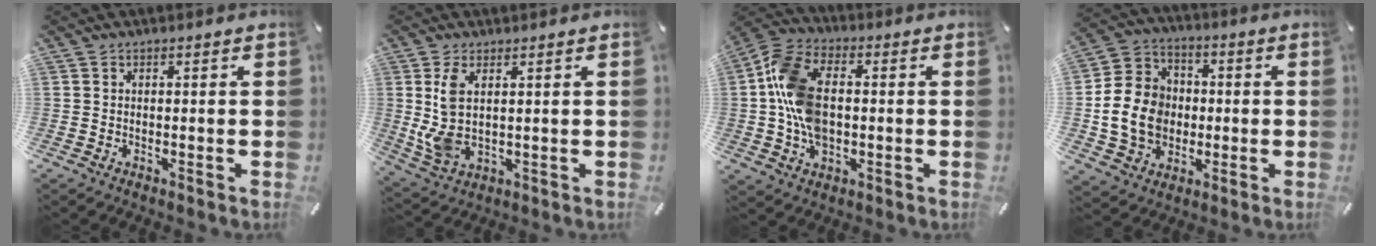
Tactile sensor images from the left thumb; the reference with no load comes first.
{"total": 7.7, "force": [1.9, 3.9, 6.4], "torque": [-0.150, -0.011, 0.036]}
{"total": 13.8, "force": [-0.6, 9.4, 10.1], "torque": [-0.229, 0.011, -0.010]}
{"total": 13.1, "force": [-1.9, 11.6, 5.7], "torque": [-0.129, 0.019, -0.031]}